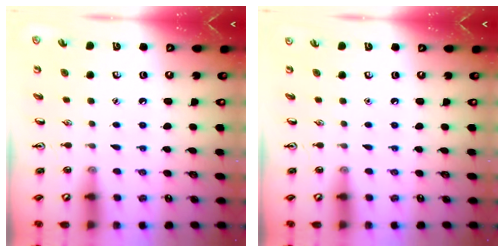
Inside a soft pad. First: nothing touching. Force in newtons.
{"total": 0.0}